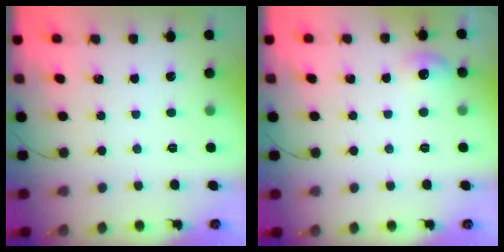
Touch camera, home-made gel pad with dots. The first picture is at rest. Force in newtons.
{"total": 5.9, "press": 5.7, "slide": 1.5}